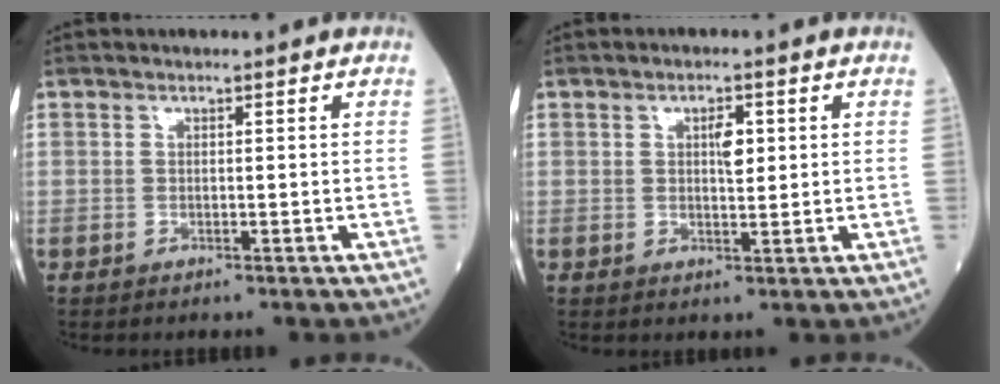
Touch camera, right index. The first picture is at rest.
{"total": 2.8, "force": [0.7, 1.1, 2.5], "torque": [-0.040, 0.002, 0.012]}